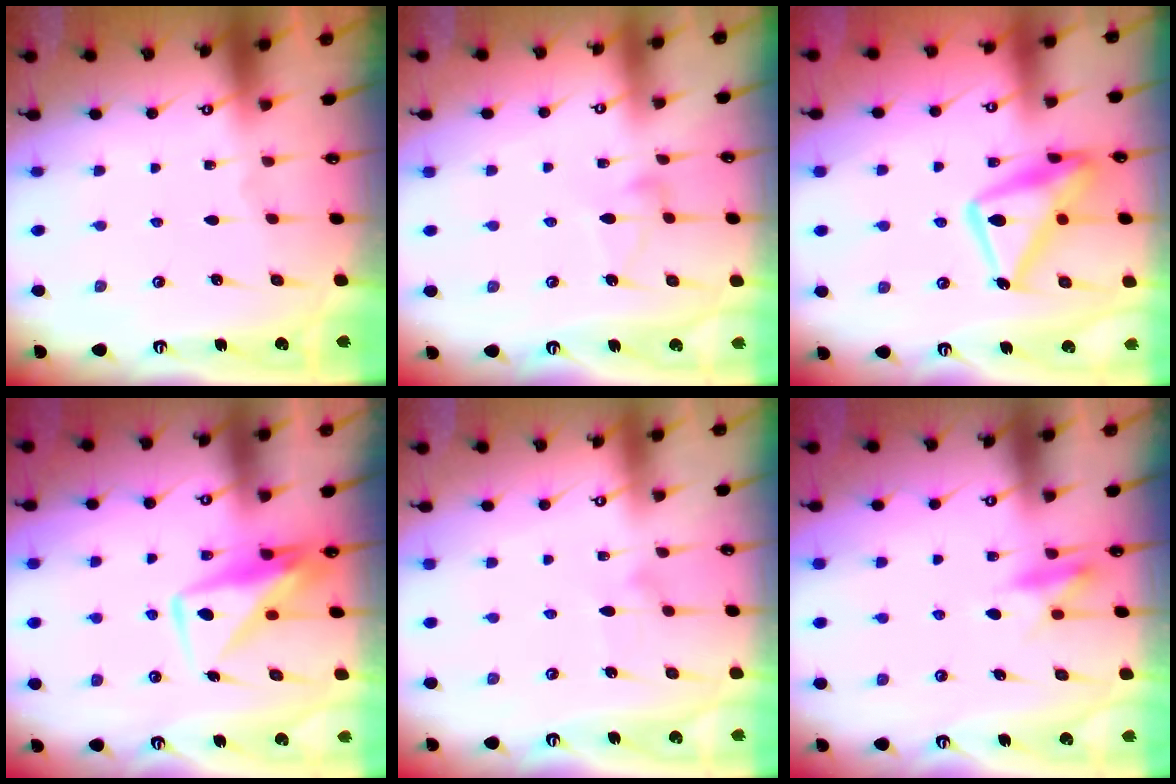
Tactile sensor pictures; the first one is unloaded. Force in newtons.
{"total": 3.5, "press": 3.5, "slide": 0.2}
{"total": 17.8, "press": 17.7, "slide": 1.5}
{"total": 9.2, "press": 9.1, "slide": 1.0}
{"total": 7.4, "press": 7.4, "slide": 0.4}
{"total": 9.1, "press": 9.1, "slide": 1.2}